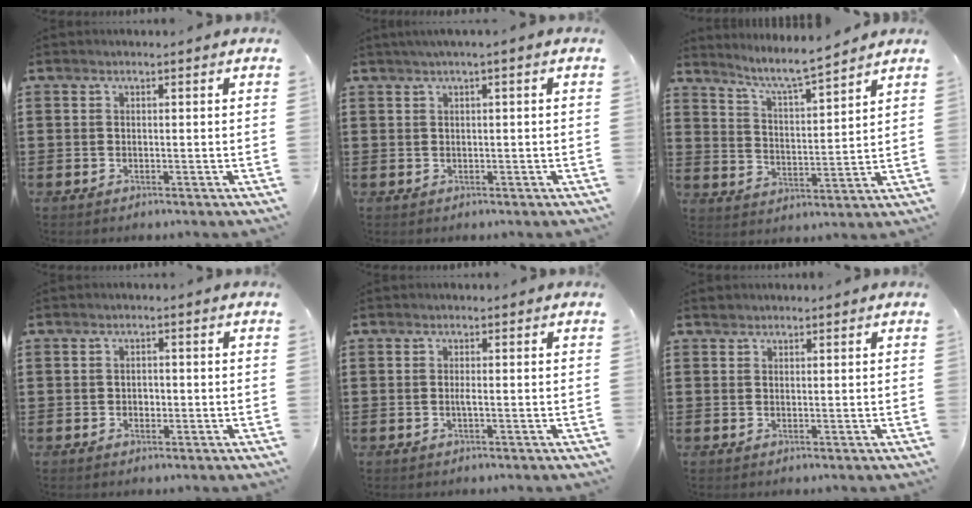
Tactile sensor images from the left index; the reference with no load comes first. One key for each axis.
{"total": 1.1, "fx": 0.1, "fy": -0.1, "fz": 1.1, "tx": -0.018, "ty": -0.004, "tz": 0.003}
{"total": 6.2, "fx": 5.6, "fy": -0.1, "fz": 2.8, "tx": -0.074, "ty": -0.033, "tz": 0.093}
{"total": 1.2, "fx": -0.1, "fy": 0.9, "fz": 0.8, "tx": -0.016, "ty": 0.005, "tz": -0.004}
{"total": 1.0, "fx": -0.2, "fy": 0.0, "fz": 0.9, "tx": -0.026, "ty": -0.005, "tz": -0.006}
{"total": 0.6, "fx": 0.5, "fy": 0.4, "fz": 0.0, "tx": -0.003, "ty": 0.001, "tz": 0.011}